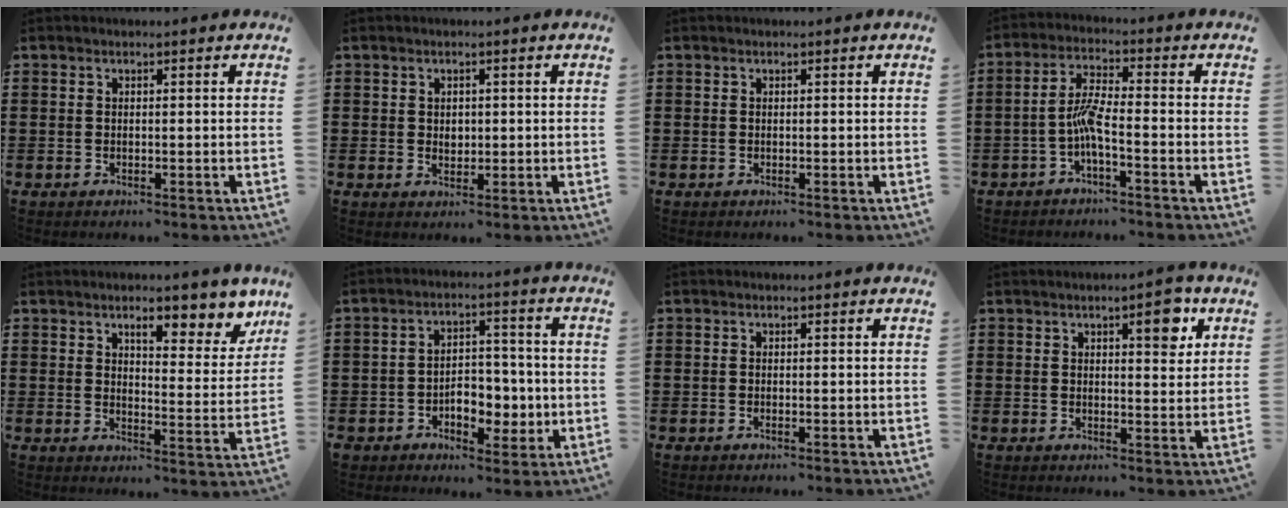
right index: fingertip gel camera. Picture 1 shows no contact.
{"total": 1.4, "force": [0.3, 1.0, 0.8], "torque": [-0.019, 0.005, 0.007]}
{"total": 0.0}
{"total": 4.9, "force": [-2.0, 0.7, 4.5], "torque": [-0.094, 0.002, -0.042]}
{"total": 6.8, "force": [4.9, 2.2, 4.2], "torque": [-0.059, -0.020, 0.076]}
{"total": 6.0, "force": [-1.8, 4.5, 3.6], "torque": [-0.063, 0.012, -0.034]}
{"total": 0.0}
{"total": 5.1, "force": [2.8, 1.6, 3.9], "torque": [-0.052, -0.004, 0.040]}